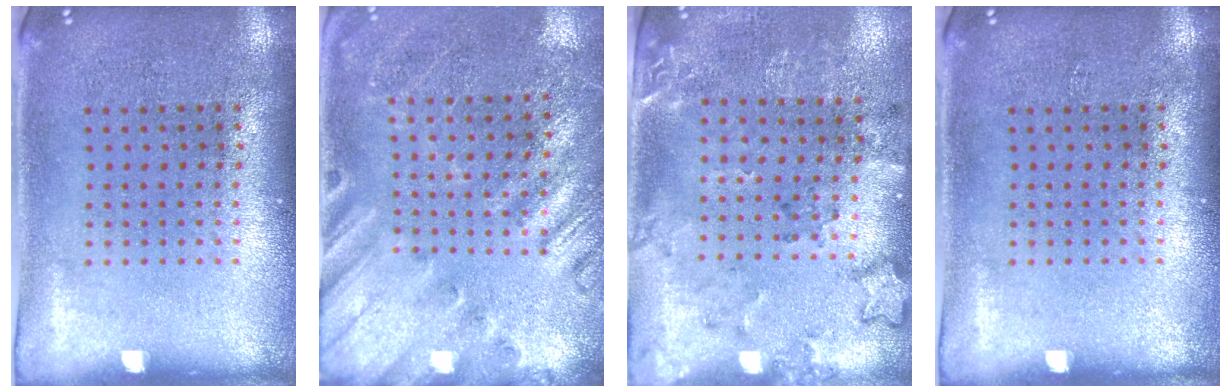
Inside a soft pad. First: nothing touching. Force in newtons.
{"total": 2.3, "press": 2.0, "slide": 1.0}
{"total": 1.9, "press": 1.5, "slide": 1.2}
{"total": 0.0}